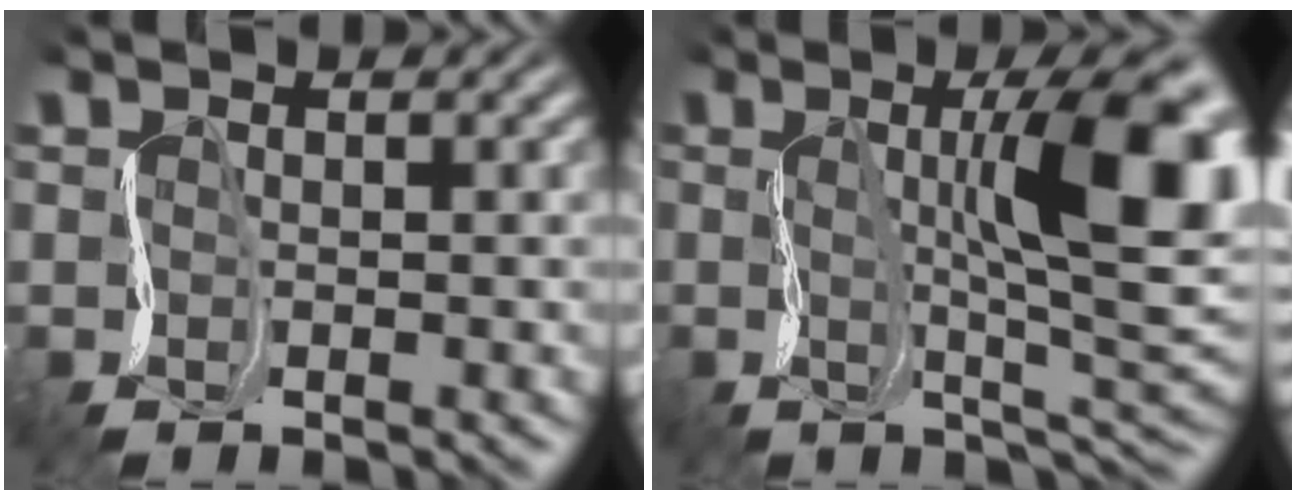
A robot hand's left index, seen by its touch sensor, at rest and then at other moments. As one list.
[{"total": 10.6, "force": [1.6, 2.8, 10.1], "torque": [-0.151, 0.012, 0.027]}]